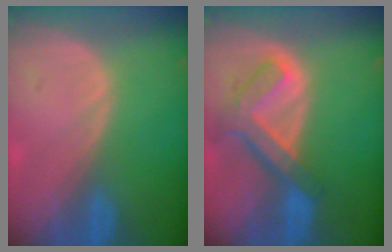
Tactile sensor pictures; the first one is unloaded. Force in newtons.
{"total": 7.5, "press": 6.4, "slide": 3.9}